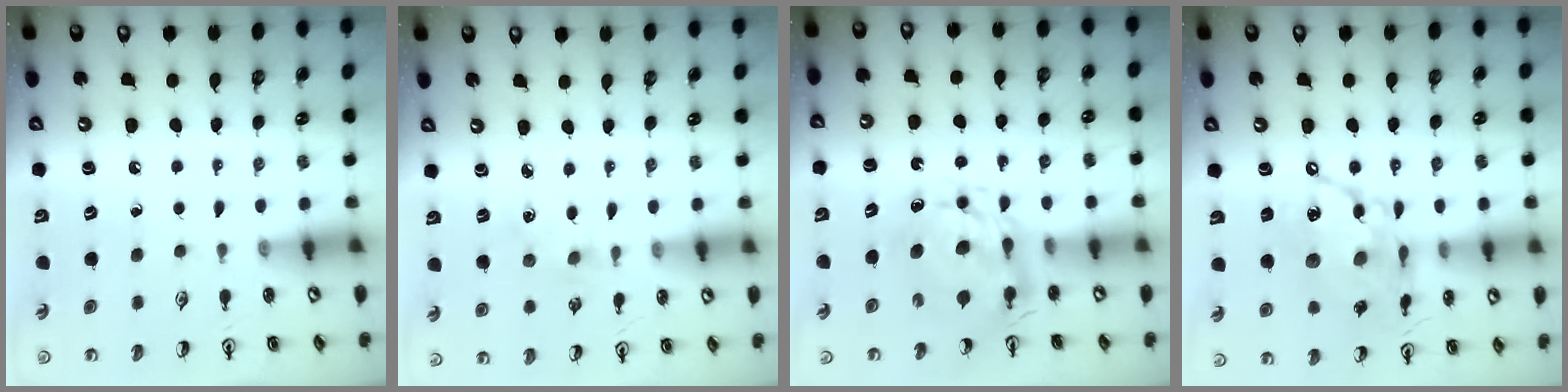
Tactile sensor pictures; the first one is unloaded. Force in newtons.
{"total": 1.4, "press": 1.3, "slide": 0.3}
{"total": 9.0, "press": 8.9, "slide": 0.7}
{"total": 15.6, "press": 15.5, "slide": 1.4}